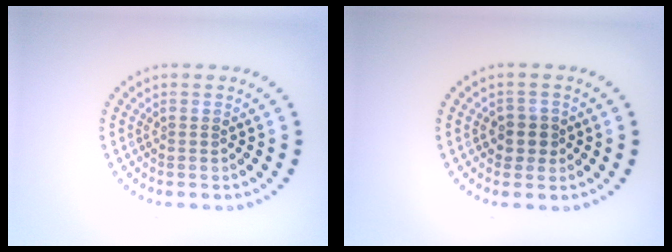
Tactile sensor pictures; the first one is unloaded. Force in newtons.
{"total": 2.0, "press": 1.9, "slide": 0.8}